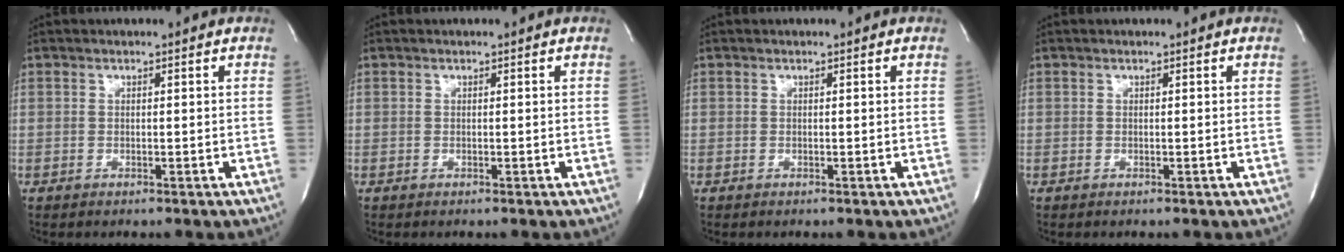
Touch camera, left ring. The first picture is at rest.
{"total": 0.0}
{"total": 0.0}
{"total": 0.0}